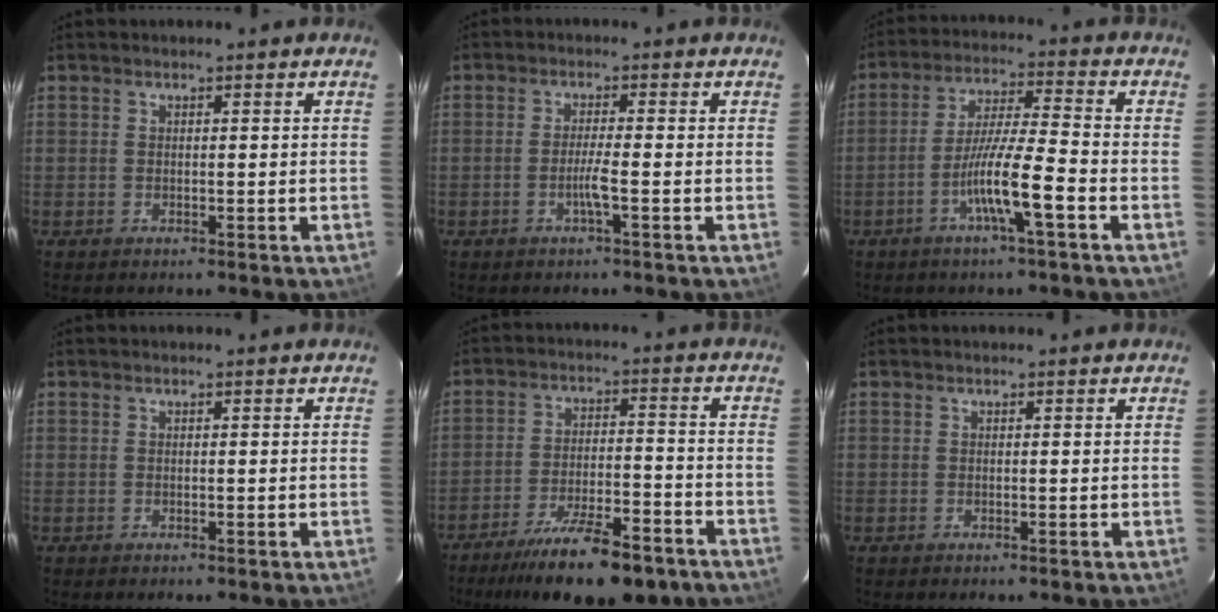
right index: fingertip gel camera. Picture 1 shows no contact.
{"total": 2.6, "force": [-1.0, -0.4, 2.4], "torque": [-0.045, -0.001, -0.020]}
{"total": 9.1, "force": [-3.8, -0.3, 8.3], "torque": [-0.155, 0.003, -0.072]}
{"total": 0.0}
{"total": 14.9, "force": [-11.2, 2.9, 9.4], "torque": [-0.137, -0.013, -0.178]}
{"total": 0.0}